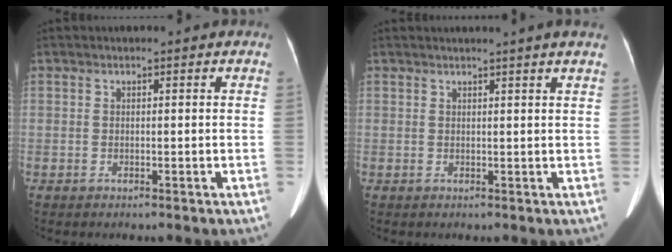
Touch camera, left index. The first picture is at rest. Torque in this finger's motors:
{"motor_torque": [0.81, -0.90, 0.11, 0.02]}